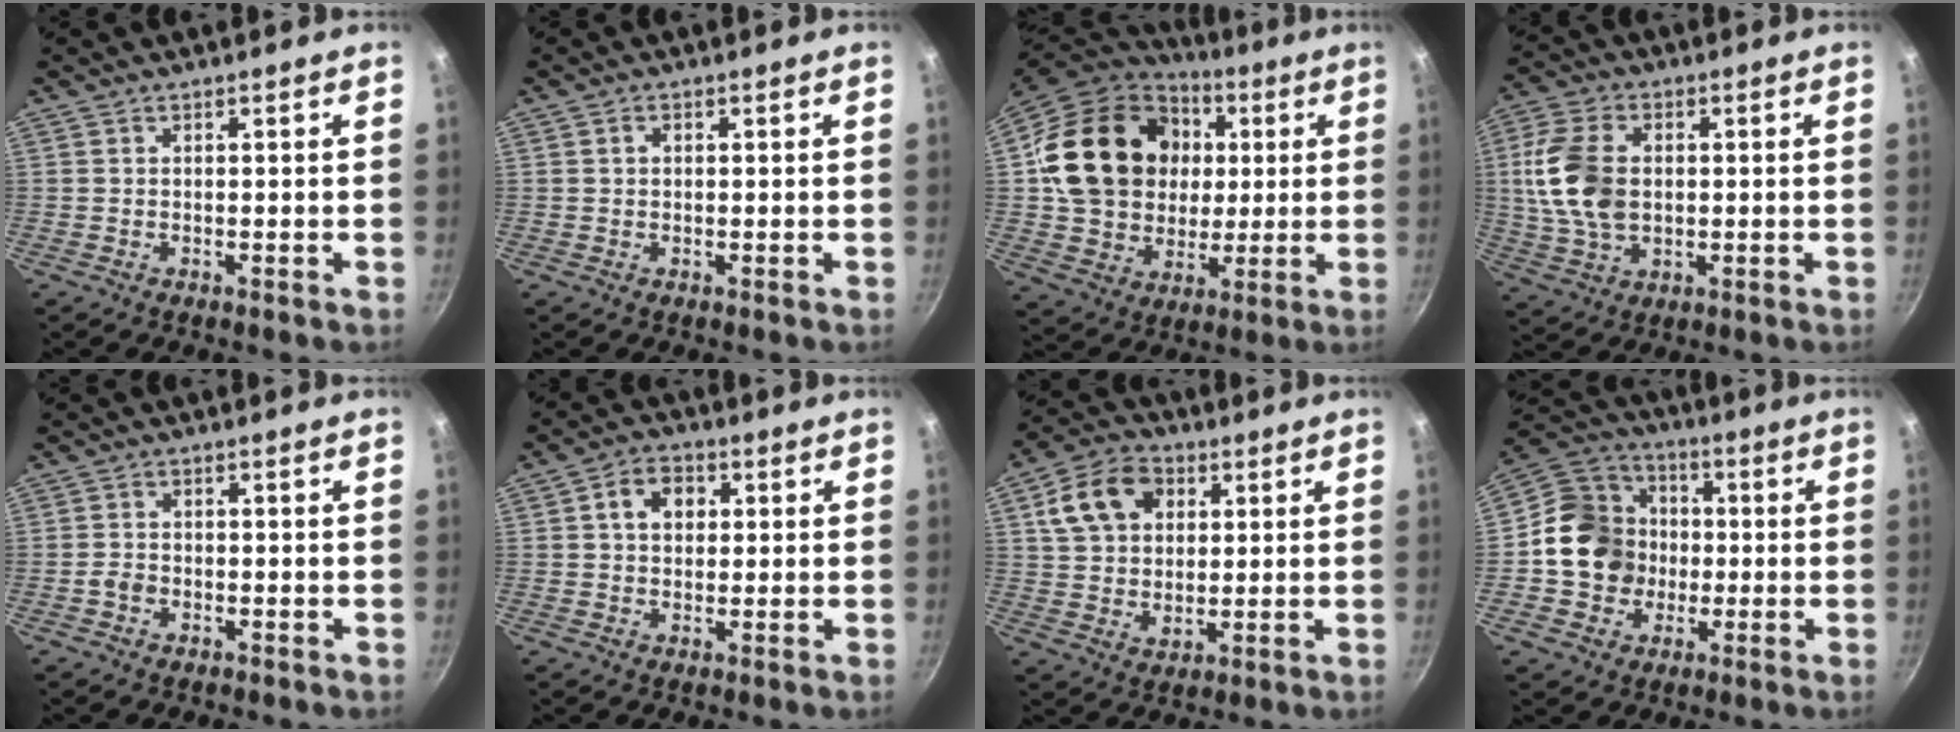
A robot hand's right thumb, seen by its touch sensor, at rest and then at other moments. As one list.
[{"total": 1.2, "force": [0.2, 0.9, 0.7], "torque": [-0.010, 0.005, 0.003]}, {"total": 24.1, "force": [4.3, 19.7, 13.3], "torque": [-0.219, 0.019, 0.083]}, {"total": 13.1, "force": [0.8, 8.7, 9.7], "torque": [-0.183, 0.006, 0.013]}, {"total": 2.2, "force": [-1.0, 1.7, 0.9], "torque": [-0.018, 0.014, -0.018]}, {"total": 6.2, "force": [1.4, 4.8, 3.7], "torque": [-0.036, 0.009, 0.015]}, {"total": 12.7, "force": [4.0, 9.4, 7.4], "torque": [-0.115, 0.002, 0.063]}, {"total": 14.5, "force": [-1.1, 12.9, 6.6], "torque": [-0.090, 0.033, -0.030]}]